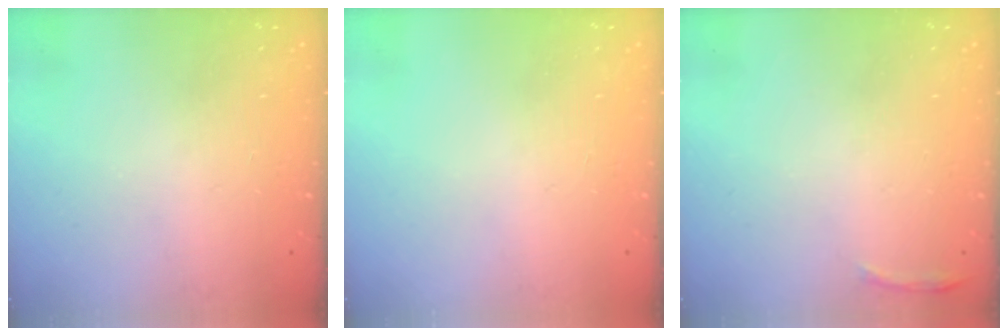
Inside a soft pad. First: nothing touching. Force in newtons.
{"total": 0.9, "press": 0.0, "slide": 0.9}
{"total": 4.0, "press": 3.7, "slide": 1.6}